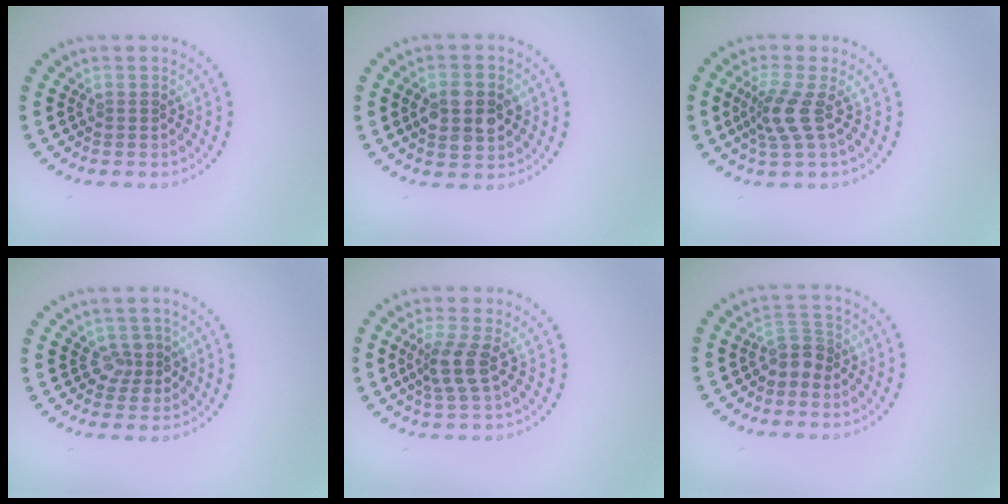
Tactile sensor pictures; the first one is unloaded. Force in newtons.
{"total": 4.5, "press": 4.5, "slide": 0.1}
{"total": 2.9, "press": 2.1, "slide": 2.0}
{"total": 2.0, "press": 1.7, "slide": 0.9}
{"total": 2.8, "press": 2.1, "slide": 1.8}
{"total": 2.2, "press": 1.7, "slide": 1.3}